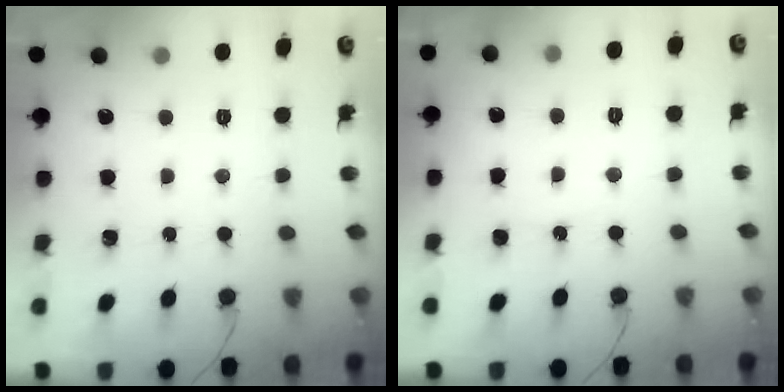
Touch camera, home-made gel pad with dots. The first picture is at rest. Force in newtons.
{"total": 5.1, "press": 5.0, "slide": 0.4}